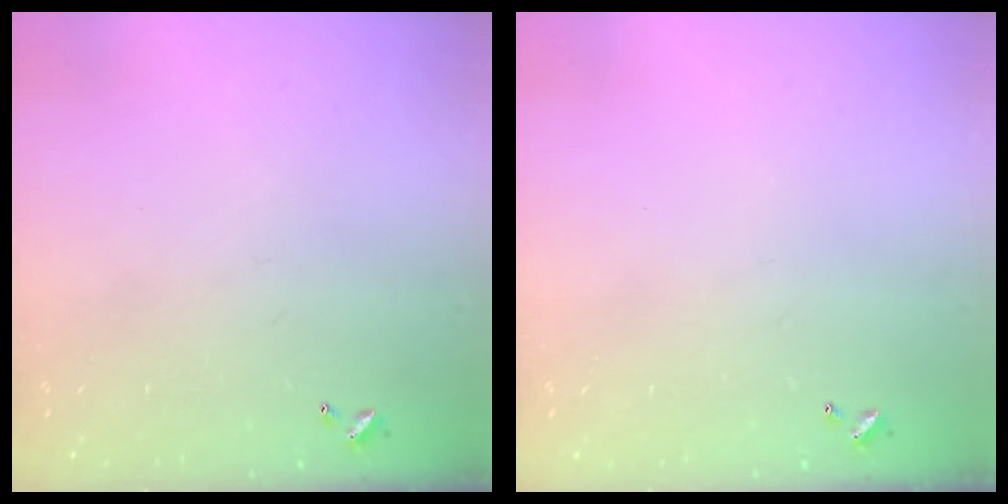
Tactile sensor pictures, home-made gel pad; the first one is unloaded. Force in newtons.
{"total": 0.0}